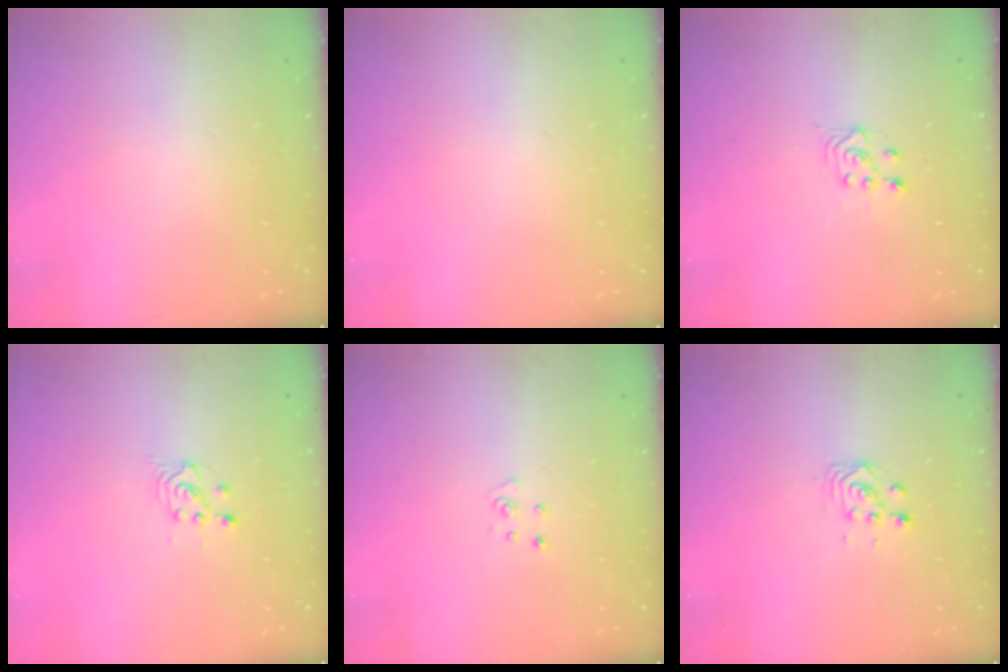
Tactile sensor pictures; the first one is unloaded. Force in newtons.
{"total": 0.0}
{"total": 3.3, "press": 2.9, "slide": 1.5}
{"total": 2.6, "press": 2.5, "slide": 0.3}
{"total": 3.9, "press": 3.9, "slide": 0.3}
{"total": 2.9, "press": 2.9, "slide": 0.4}